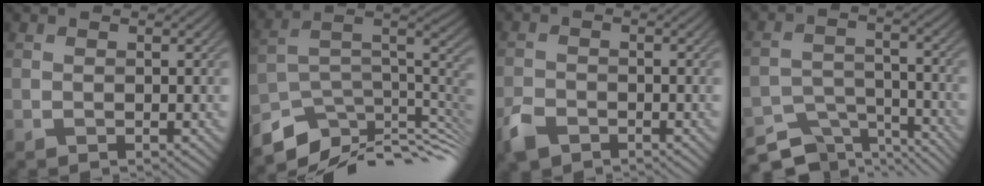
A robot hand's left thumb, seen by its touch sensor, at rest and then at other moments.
{"total": 9.9, "force": [-6.3, 4.6, 6.1], "torque": [-0.123, 0.001, -0.103]}
{"total": 2.9, "force": [-2.1, 1.4, 1.3], "torque": [-0.028, -0.004, -0.052]}
{"total": 9.2, "force": [-8.1, 3.2, 2.9], "torque": [-0.054, -0.015, -0.124]}